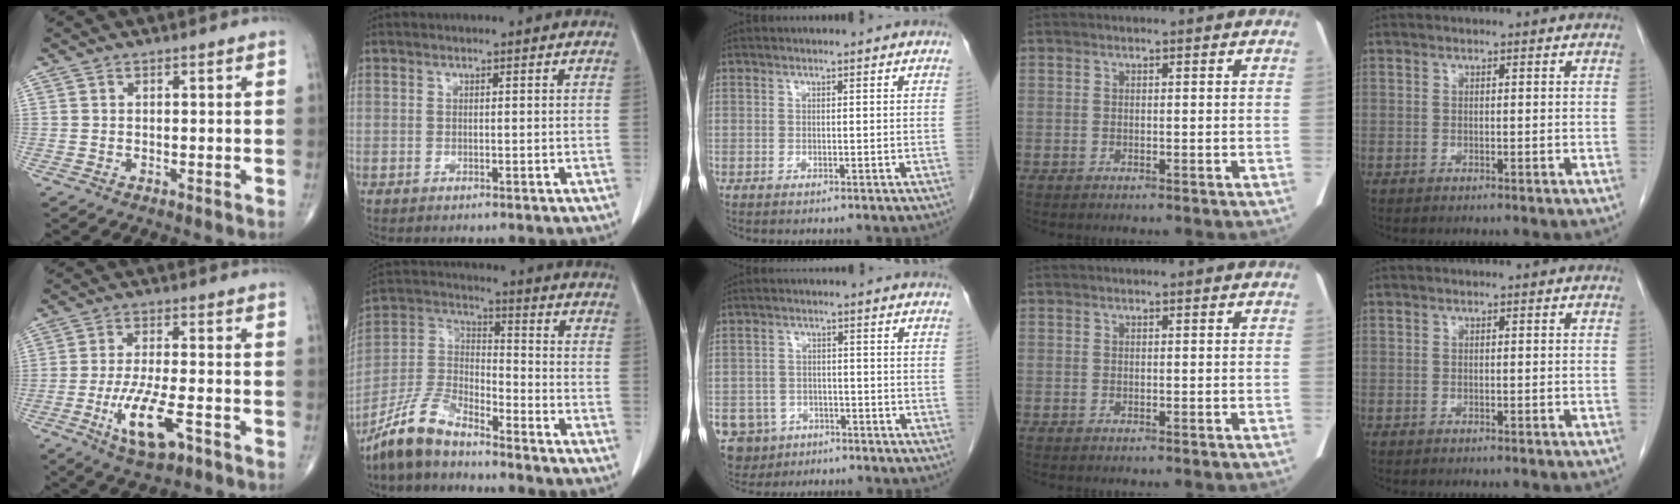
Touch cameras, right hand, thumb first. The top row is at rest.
{"thumb": {"total": 10.2, "force": [-4.5, 3.2, 8.6], "torque": [-0.167, 0.008, -0.075]}, "index": {"total": 9.5, "force": [-8.2, 2.6, 4.0], "torque": [-0.100, 0.007, -0.165]}, "middle": {"total": 8.4, "force": [-5.1, 6.4, 1.6], "torque": [-0.037, 0.004, -0.077]}}